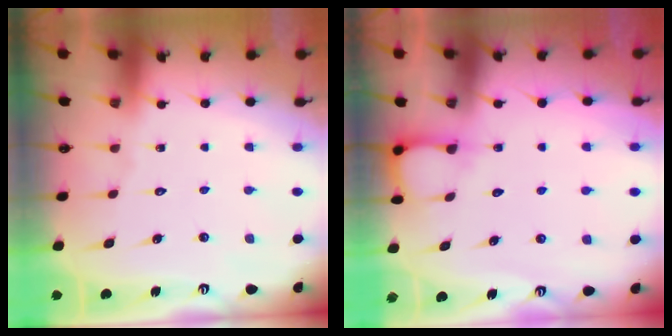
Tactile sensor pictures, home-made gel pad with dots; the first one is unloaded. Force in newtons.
{"total": 4.7, "press": 4.6, "slide": 0.4}